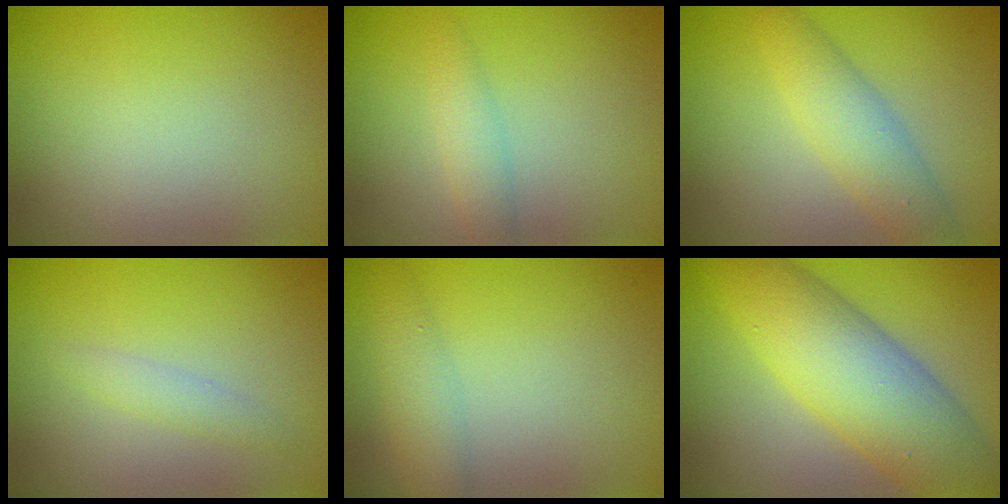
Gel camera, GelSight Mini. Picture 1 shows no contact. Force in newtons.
{"total": 1.8, "press": 1.8, "slide": 0.1}
{"total": 4.0, "press": 4.0, "slide": 0.1}
{"total": 1.3, "press": 1.3, "slide": 0.0}
{"total": 2.8, "press": 2.8, "slide": 0.1}
{"total": 9.6, "press": 9.6, "slide": 0.1}